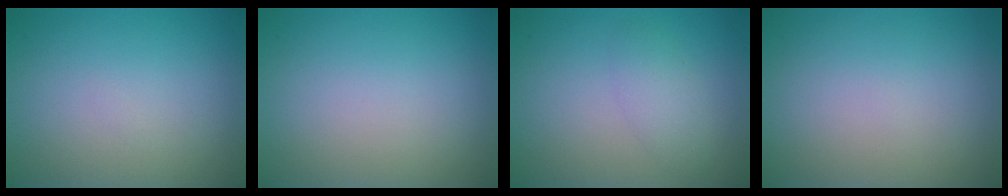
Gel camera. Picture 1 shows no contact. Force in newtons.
{"total": 0.0}
{"total": 1.9, "press": 1.9, "slide": 0.1}
{"total": 0.0}